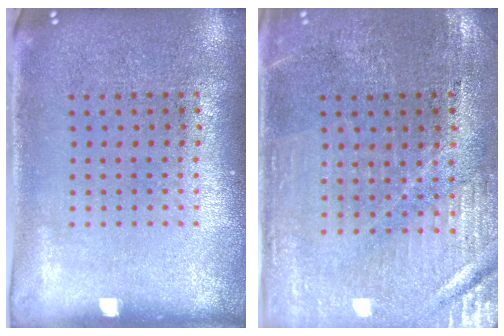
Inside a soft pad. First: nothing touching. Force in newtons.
{"total": 0.9, "press": 0.8, "slide": 0.3}